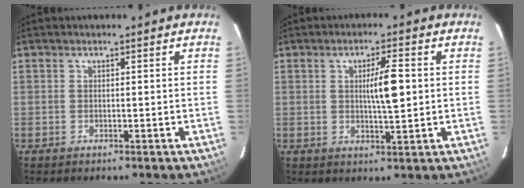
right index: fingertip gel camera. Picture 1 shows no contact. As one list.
[{"total": 5.5, "force": [0.7, 0.6, 5.4], "torque": [-0.090, 0.002, 0.011]}]